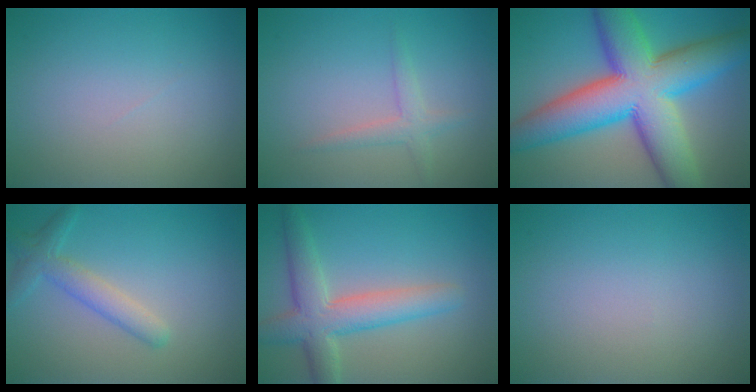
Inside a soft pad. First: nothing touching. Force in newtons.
{"total": 1.8, "press": 1.8, "slide": 0.0}
{"total": 14.4, "press": 14.4, "slide": 0.3}
{"total": 2.8, "press": 2.8, "slide": 0.1}
{"total": 5.4, "press": 5.4, "slide": 0.2}
{"total": 0.0}